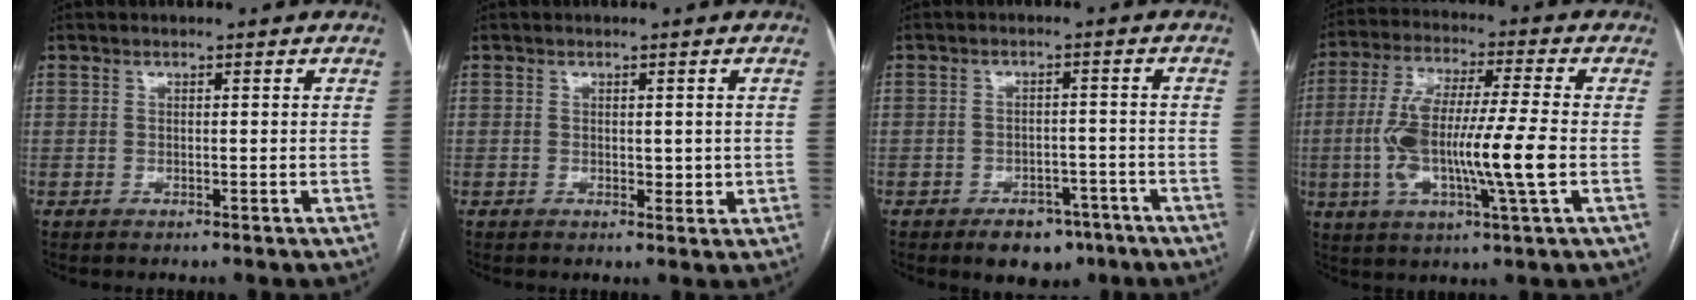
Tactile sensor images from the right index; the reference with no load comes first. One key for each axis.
{"total": 2.0, "fx": 0.3, "fy": 1.4, "fz": 1.5, "tx": -0.013, "ty": 0.000, "tz": 0.008}
{"total": 6.4, "fx": -4.4, "fy": 3.7, "fz": 2.8, "tx": -0.032, "ty": 0.006, "tz": -0.059}
{"total": 15.4, "fx": -2.1, "fy": 1.2, "fz": 15.2, "tx": -0.296, "ty": 0.001, "tz": -0.040}